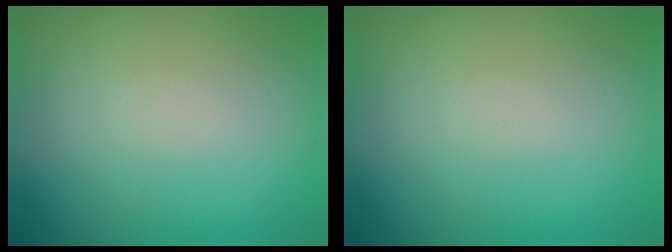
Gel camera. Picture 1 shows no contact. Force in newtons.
{"total": 0.0}